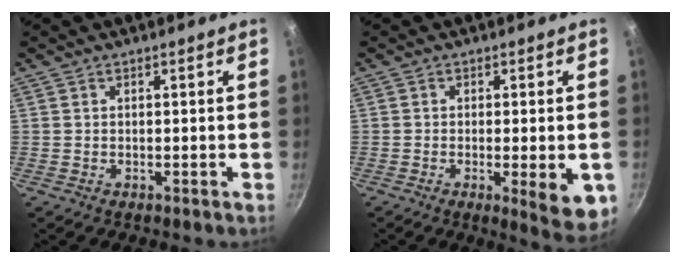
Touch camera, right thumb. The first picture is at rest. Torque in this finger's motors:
{"motor_torque": [-0.10, 0.53, 0.04, 0.01, 0.06]}